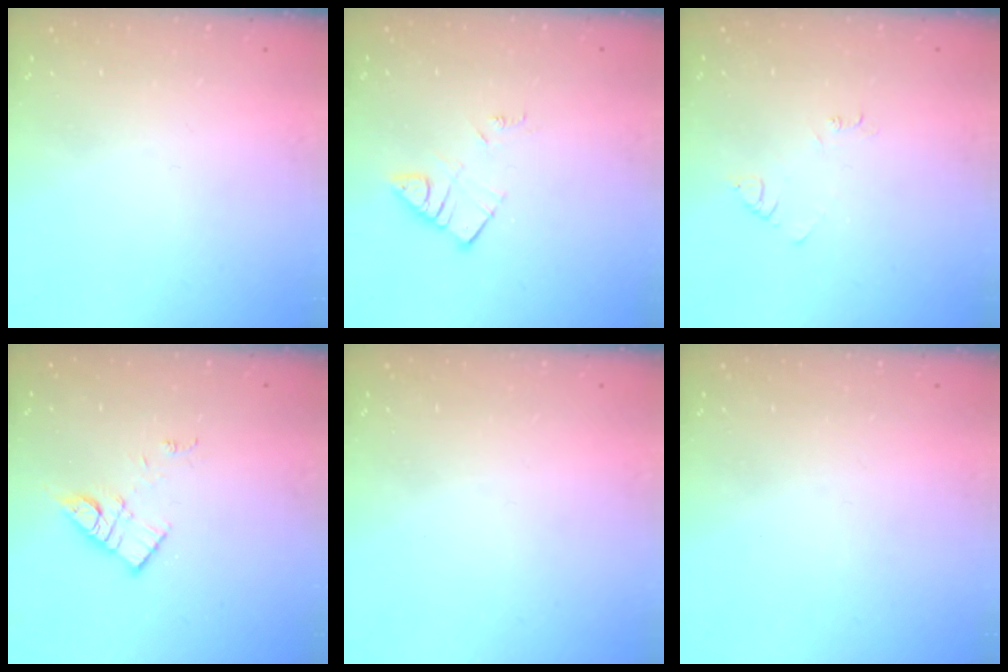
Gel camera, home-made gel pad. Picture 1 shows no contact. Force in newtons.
{"total": 4.4, "press": 4.4, "slide": 0.2}
{"total": 3.0, "press": 3.0, "slide": 0.4}
{"total": 10.4, "press": 10.4, "slide": 0.6}
{"total": 0.0}
{"total": 0.0}